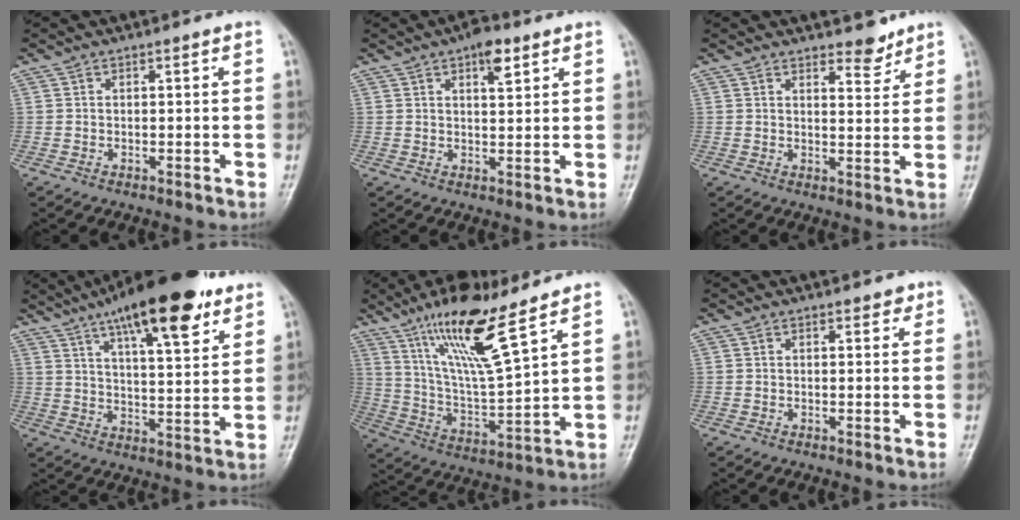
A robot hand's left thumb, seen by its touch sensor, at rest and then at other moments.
{"total": 5.4, "force": [3.0, 2.2, 3.9], "torque": [-0.047, -0.010, 0.042]}
{"total": 4.5, "force": [3.7, 1.8, 1.9], "torque": [-0.008, -0.027, 0.054]}
{"total": 20.0, "force": [12.4, 5.8, 14.6], "torque": [-0.206, -0.038, 0.195]}
{"total": 16.7, "force": [10.8, 3.1, 12.3], "torque": [-0.216, -0.056, 0.210]}
{"total": 2.3, "force": [1.6, 1.2, 1.2], "torque": [-0.002, -0.006, 0.017]}